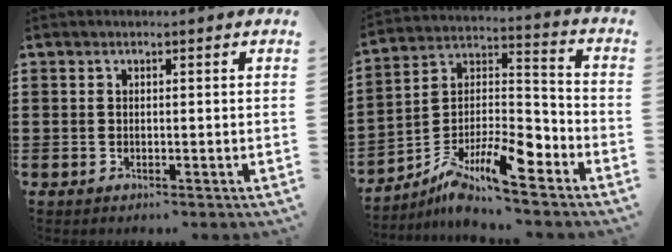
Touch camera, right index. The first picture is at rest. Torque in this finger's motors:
{"motor_torque": [1.51, -0.62, 0.45, 0.09]}